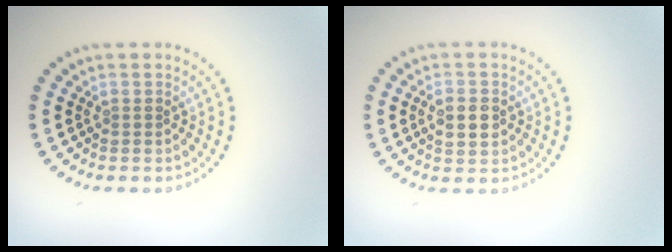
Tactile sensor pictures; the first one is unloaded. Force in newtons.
{"total": 2.6, "press": 2.6, "slide": 0.2}